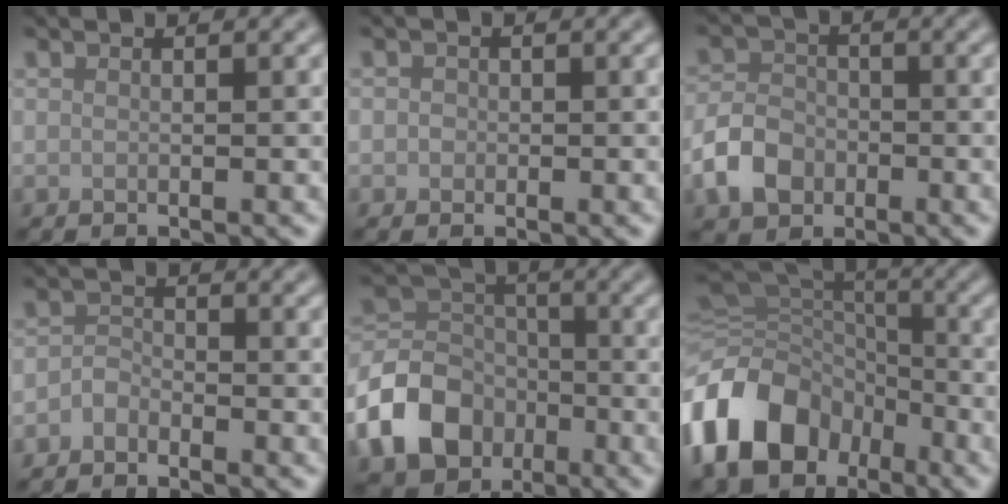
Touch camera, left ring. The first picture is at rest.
{"total": 0.9, "force": [0.0, 0.9, 0.2], "torque": [0.003, -0.004, -0.003]}
{"total": 4.2, "force": [-1.9, 3.1, 2.0], "torque": [-0.041, 0.001, -0.042]}
{"total": 1.5, "force": [-1.2, 0.9, 0.3], "torque": [-0.005, 0.006, -0.027]}
{"total": 8.2, "force": [-3.7, 6.3, 3.8], "torque": [-0.076, 0.001, -0.086]}
{"total": 14.3, "force": [-6.7, 10.5, 7.0], "torque": [-0.162, -0.005, -0.125]}